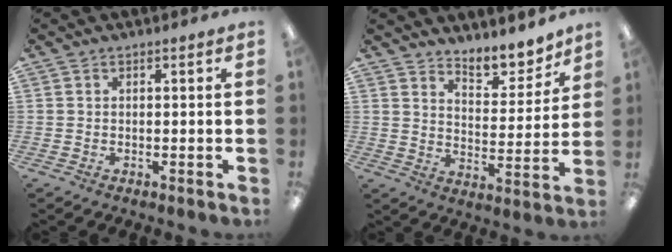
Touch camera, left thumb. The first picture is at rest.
{"total": 8.4, "force": [7.7, 2.8, 1.9], "torque": [-0.013, -0.075, 0.134]}